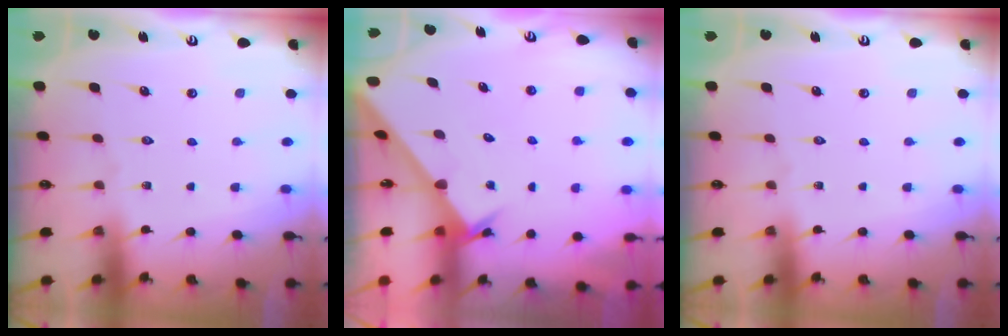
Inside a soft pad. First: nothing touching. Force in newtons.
{"total": 2.4, "press": 2.4, "slide": 0.2}
{"total": 0.0}